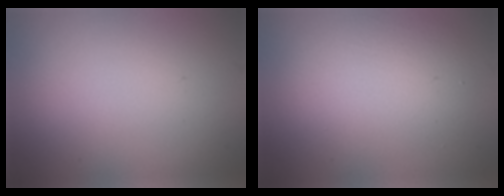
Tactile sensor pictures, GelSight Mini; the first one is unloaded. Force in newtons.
{"total": 4.4, "press": 4.4, "slide": 0.3}